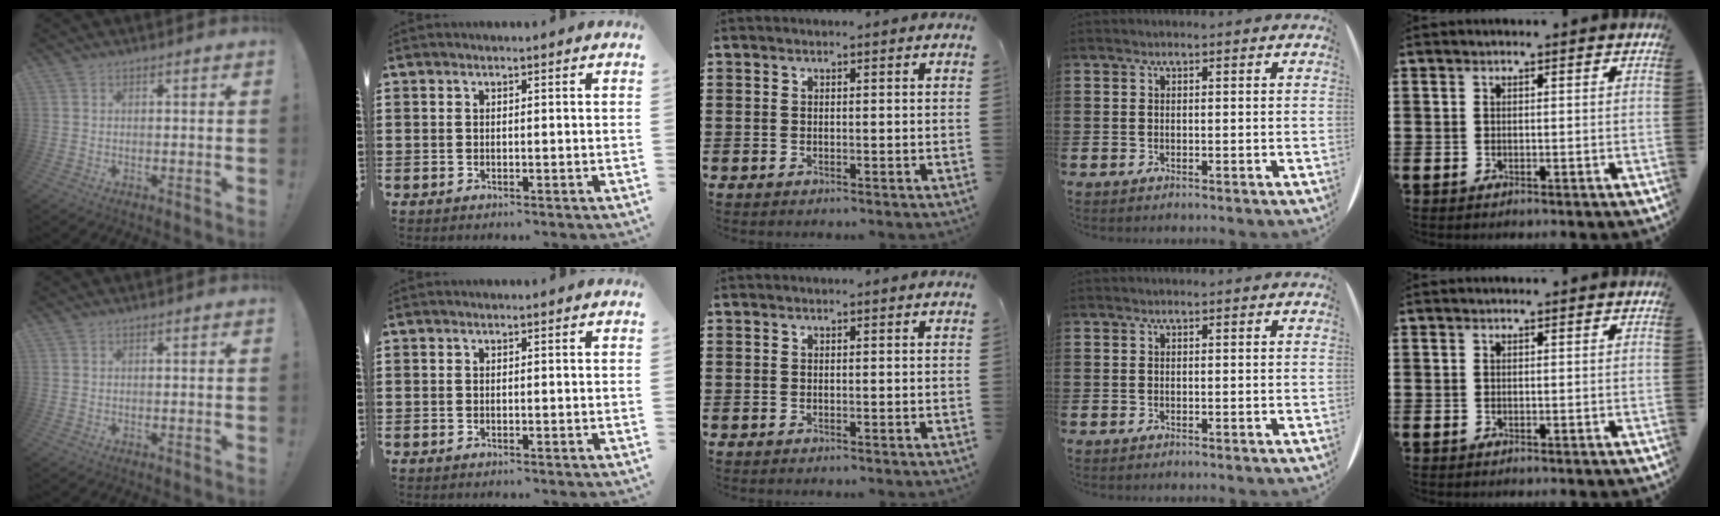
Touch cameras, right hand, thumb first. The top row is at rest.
{}